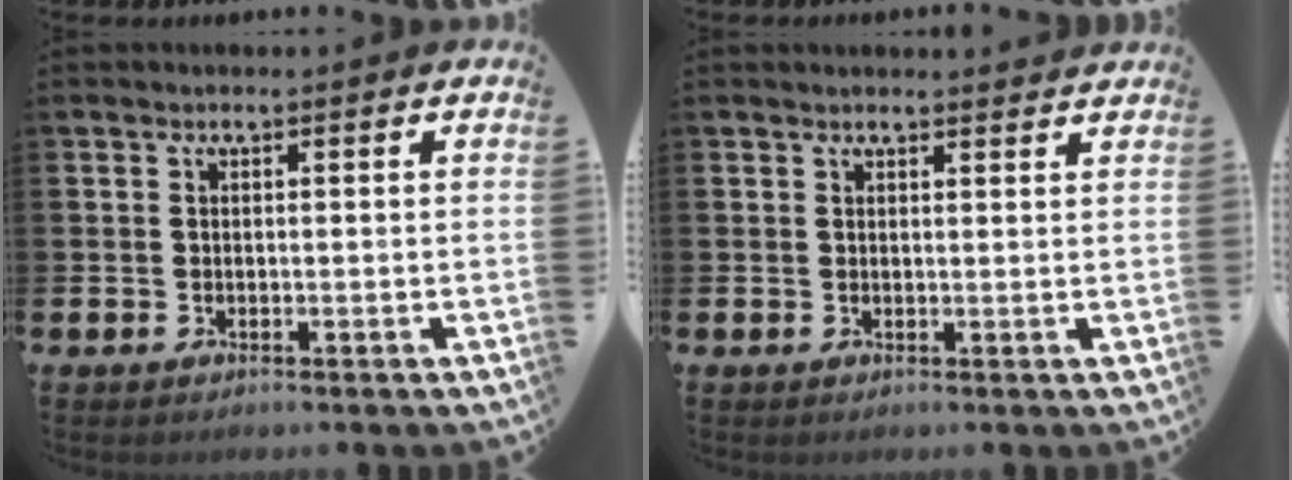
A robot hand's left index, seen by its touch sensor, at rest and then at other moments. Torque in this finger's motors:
{"motor_torque": [0.92, -0.88, 0.01, 0.01]}